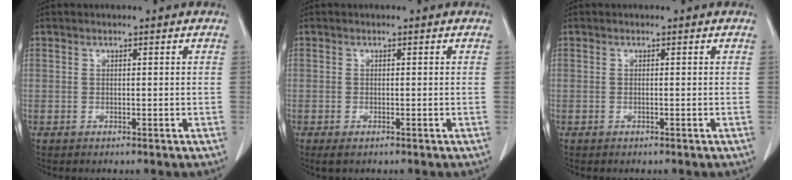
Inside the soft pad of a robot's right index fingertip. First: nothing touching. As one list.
[{"total": 1.1, "force": [-0.6, 0.4, 0.8], "torque": [-0.014, -0.003, -0.006]}, {"total": 0.0}]